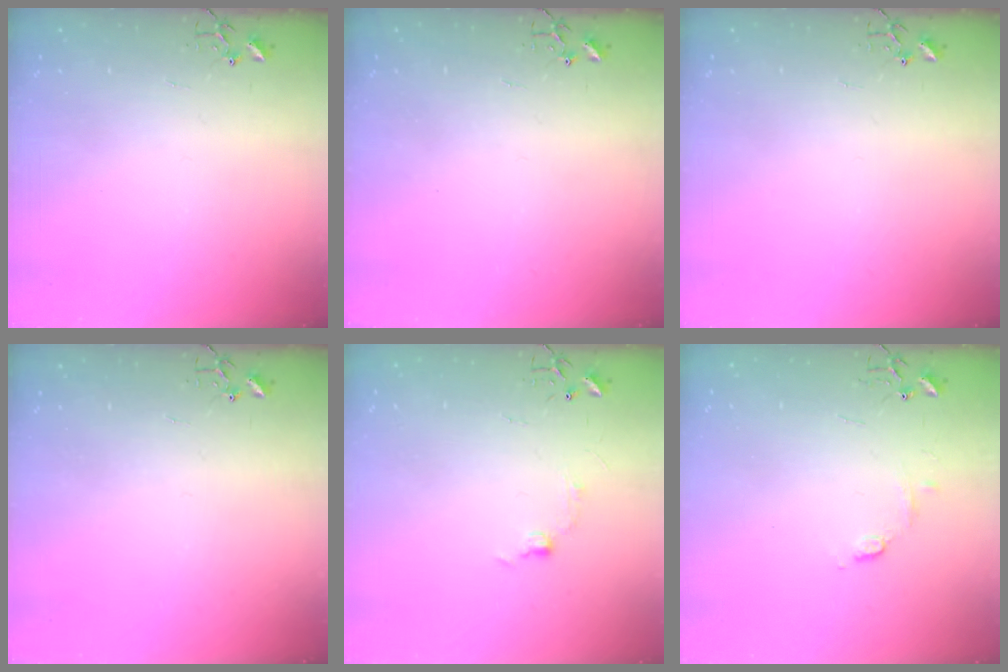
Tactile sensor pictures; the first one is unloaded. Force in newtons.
{"total": 0.0}
{"total": 0.0}
{"total": 0.0}
{"total": 6.4, "press": 6.3, "slide": 0.9}
{"total": 6.1, "press": 6.1, "slide": 0.7}